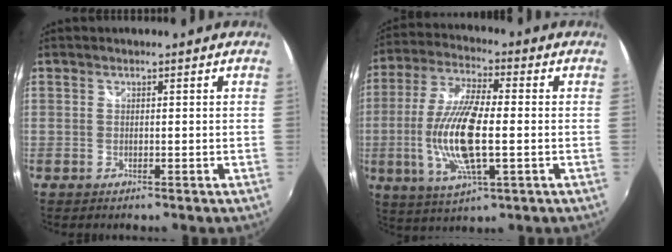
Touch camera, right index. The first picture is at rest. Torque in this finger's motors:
{"motor_torque": [2.14, 0.00, 1.05, 0.21]}